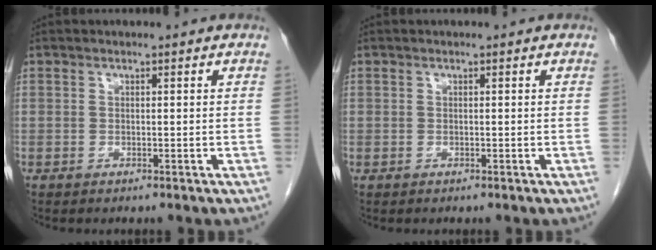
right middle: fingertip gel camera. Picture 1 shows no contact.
{"total": 0.0}